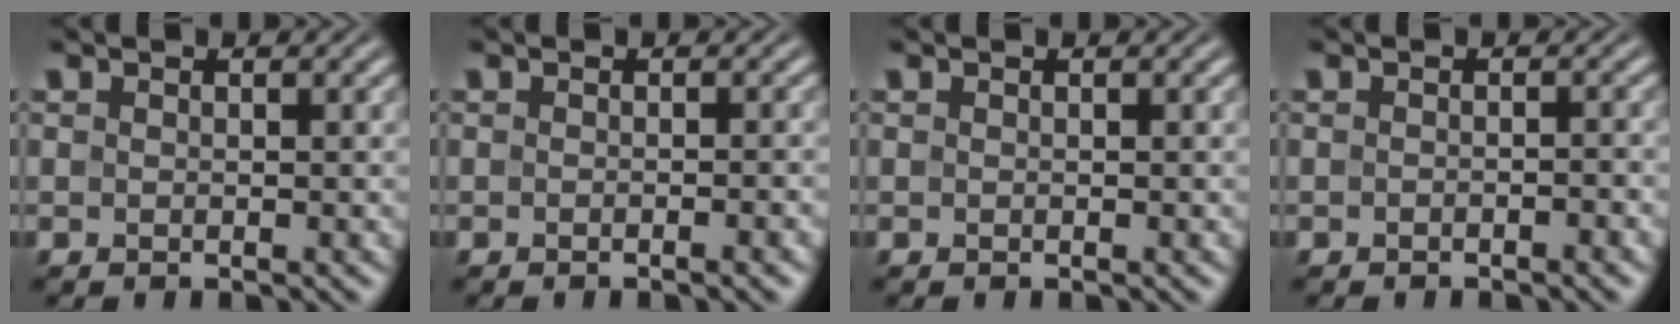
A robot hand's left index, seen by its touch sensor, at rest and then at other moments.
{"total": 1.9, "force": [-0.8, 0.5, 1.6], "torque": [-0.010, 0.002, -0.012]}
{"total": 0.0}
{"total": 1.0, "force": [-0.7, 0.2, 0.7], "torque": [-0.011, 0.003, -0.012]}